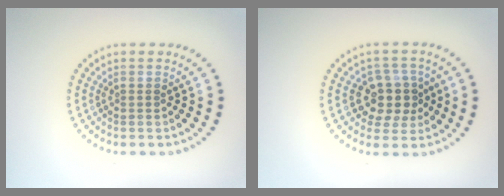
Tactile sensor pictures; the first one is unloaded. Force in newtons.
{"total": 4.0, "press": 3.7, "slide": 1.4}